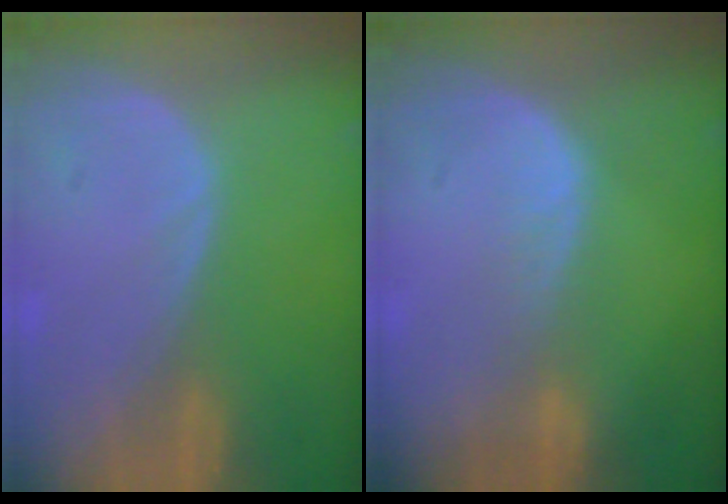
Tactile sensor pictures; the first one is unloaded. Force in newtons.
{"total": 2.0, "press": 2.0, "slide": 0.1}